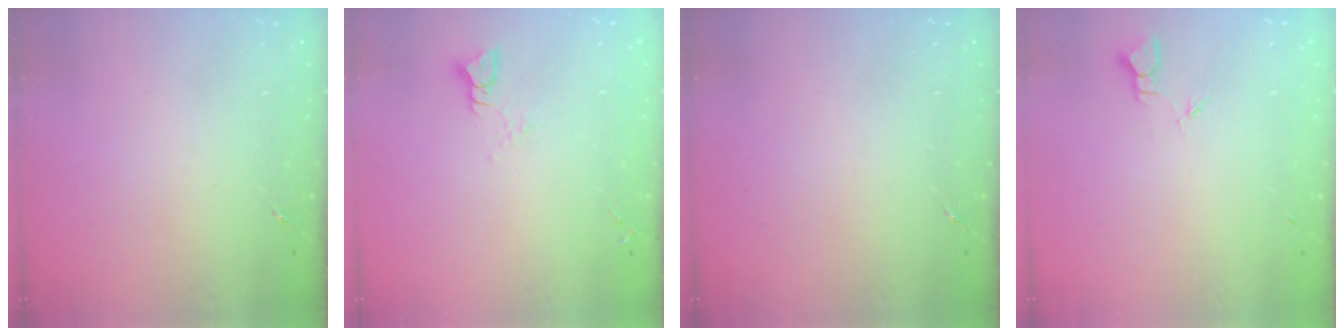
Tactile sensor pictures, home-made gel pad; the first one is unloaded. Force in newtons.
{"total": 3.5, "press": 3.5, "slide": 0.3}
{"total": 0.0}
{"total": 1.8, "press": 1.8, "slide": 0.0}